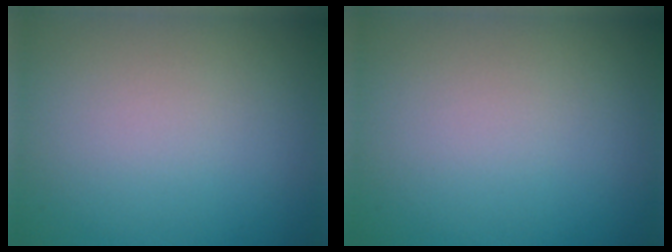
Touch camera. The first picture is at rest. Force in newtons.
{"total": 0.0}